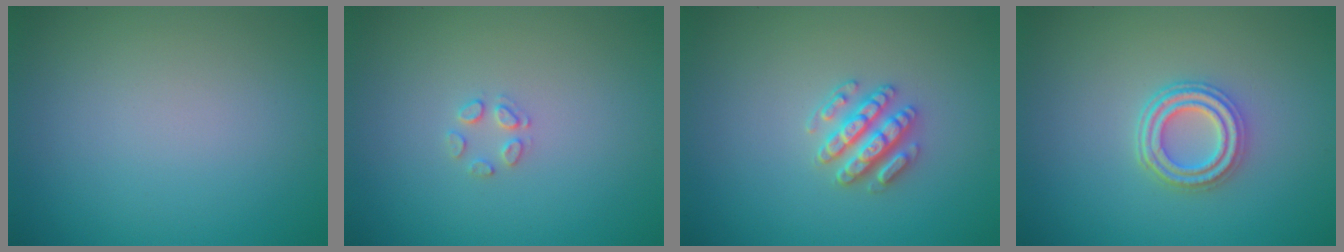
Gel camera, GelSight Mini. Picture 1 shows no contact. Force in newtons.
{"total": 1.2, "press": 1.2, "slide": 0.1}
{"total": 3.0, "press": 2.8, "slide": 1.1}
{"total": 3.6, "press": 3.0, "slide": 2.0}